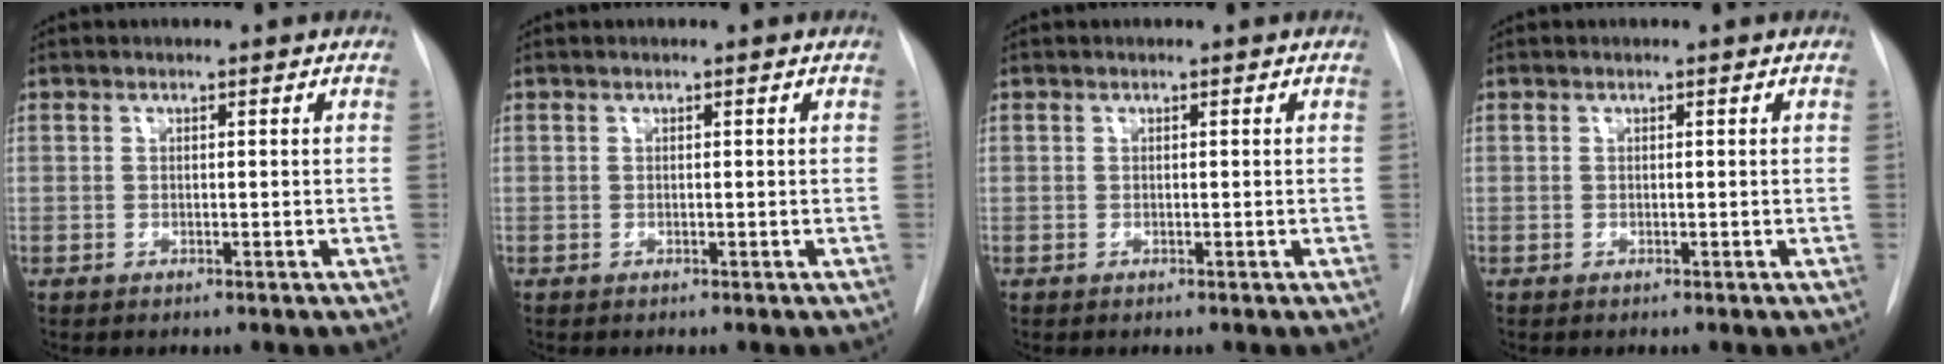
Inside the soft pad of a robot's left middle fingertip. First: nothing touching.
{"total": 0.0}
{"total": 0.0}
{"total": 0.0}